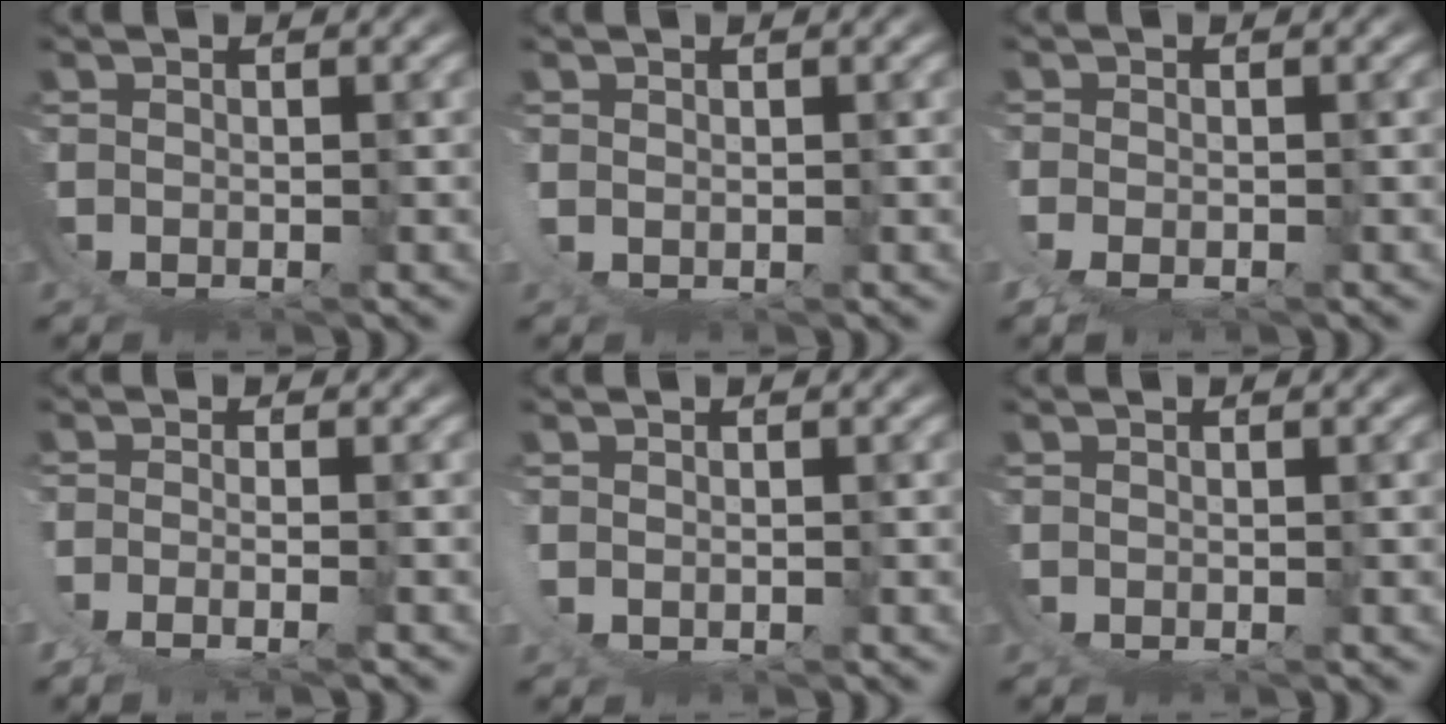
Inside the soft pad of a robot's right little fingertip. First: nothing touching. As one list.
[{"total": 1.7, "force": [1.5, -0.9, 0.1], "torque": [-0.009, 0.007, 0.027]}, {"total": 1.1, "force": [-0.1, 0.0, 1.1], "torque": [-0.017, -0.004, 0.003]}, {"total": 2.1, "force": [0.0, -1.8, 1.2], "torque": [-0.021, 0.004, 0.003]}, {"total": 1.7, "force": [1.3, -1.0, 0.1], "torque": [-0.006, 0.011, 0.023]}, {"total": 0.0}]